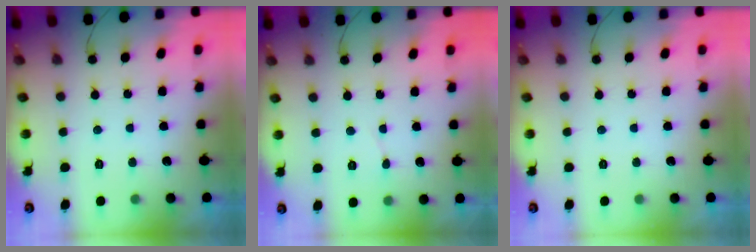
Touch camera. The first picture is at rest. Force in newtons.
{"total": 2.5, "press": 2.5, "slide": 0.1}
{"total": 0.0}